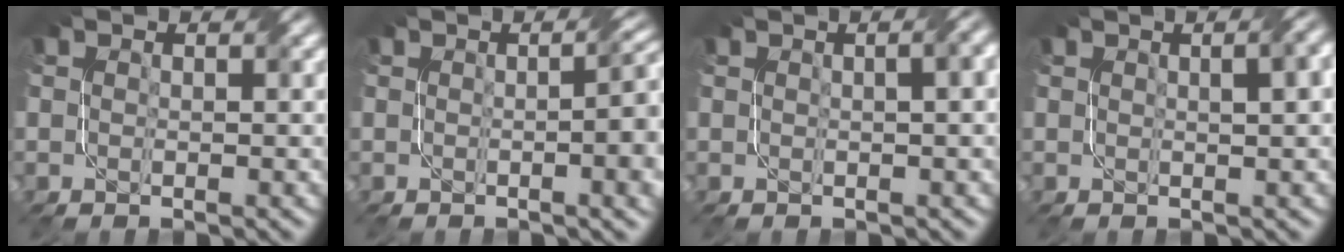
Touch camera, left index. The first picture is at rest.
{"total": 7.0, "force": [-0.2, 2.6, 6.5], "torque": [-0.041, 0.011, -0.004]}
{"total": 4.7, "force": [1.4, 2.2, 4.0], "torque": [-0.024, 0.031, -0.004]}
{"total": 4.4, "force": [1.4, 1.7, 3.8], "torque": [-0.027, 0.025, 0.003]}